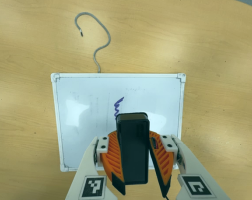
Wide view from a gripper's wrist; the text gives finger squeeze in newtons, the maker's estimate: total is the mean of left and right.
{"total": 11.7, "left": 11.2, "right": 12.2}